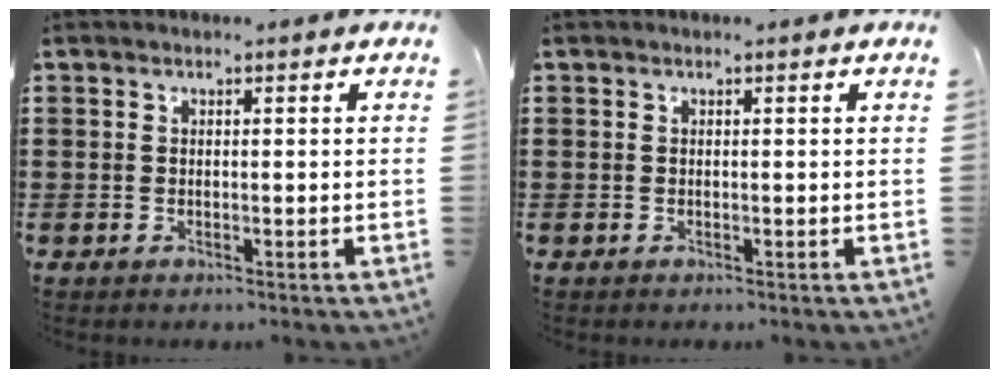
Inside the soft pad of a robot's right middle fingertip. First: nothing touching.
{"total": 0.0}